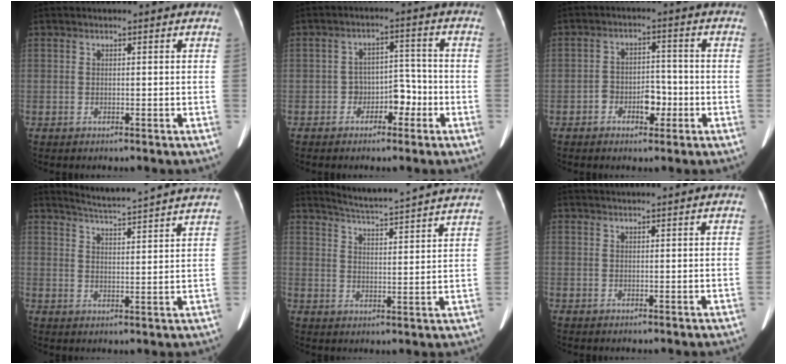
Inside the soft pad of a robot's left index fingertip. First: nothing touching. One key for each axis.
{"total": 4.5, "fx": -2.4, "fy": 2.7, "fz": 2.7, "tx": -0.039, "ty": 0.020, "tz": -0.040}
{"total": 4.6, "fx": -2.2, "fy": 2.6, "fz": 3.0, "tx": -0.050, "ty": 0.011, "tz": -0.036}
{"total": 15.9, "fx": 15.0, "fy": -1.1, "fz": 5.1, "tx": -0.094, "ty": -0.030, "tz": 0.191}
{"total": 20.1, "fx": 19.0, "fy": -0.4, "fz": 6.6, "tx": -0.112, "ty": -0.038, "tz": 0.240}
{"total": 4.7, "fx": 4.4, "fy": -0.7, "fz": 1.5, "tx": -0.016, "ty": 0.028, "tz": 0.058}